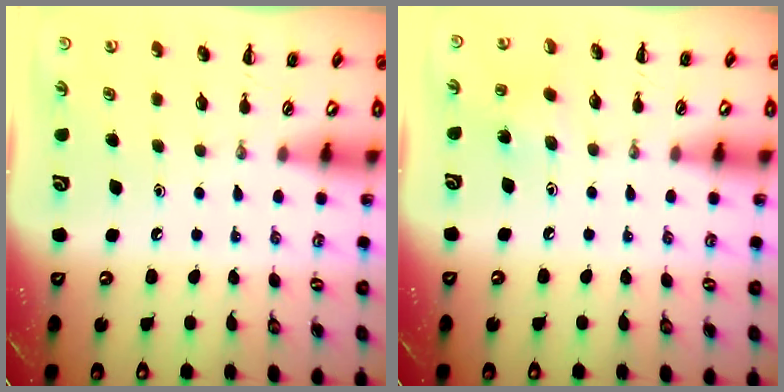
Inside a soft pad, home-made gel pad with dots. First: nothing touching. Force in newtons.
{"total": 6.5, "press": 6.3, "slide": 1.4}